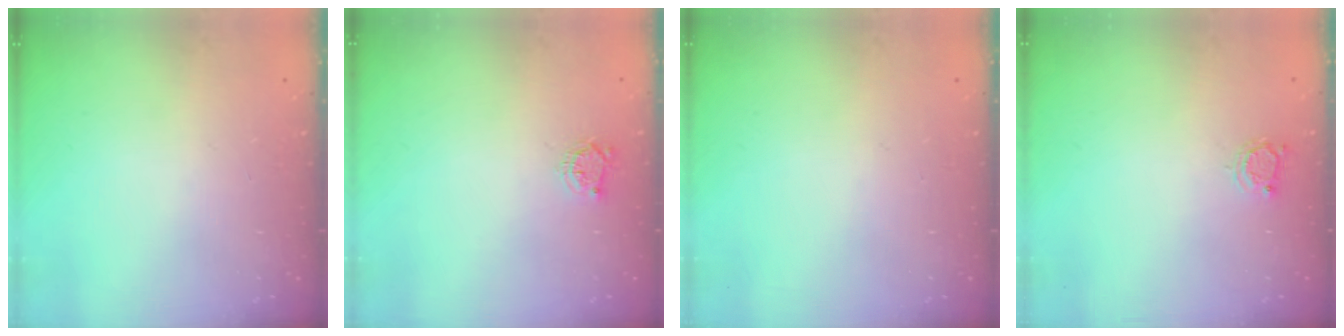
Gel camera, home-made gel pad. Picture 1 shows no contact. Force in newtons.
{"total": 3.5, "press": 3.5, "slide": 0.4}
{"total": 0.0}
{"total": 3.0, "press": 3.0, "slide": 0.4}